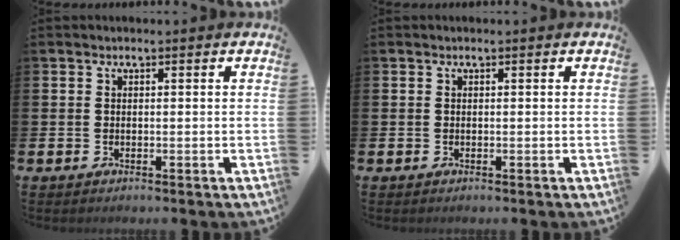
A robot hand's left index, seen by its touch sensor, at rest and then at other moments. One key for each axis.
{"total": 0.0}